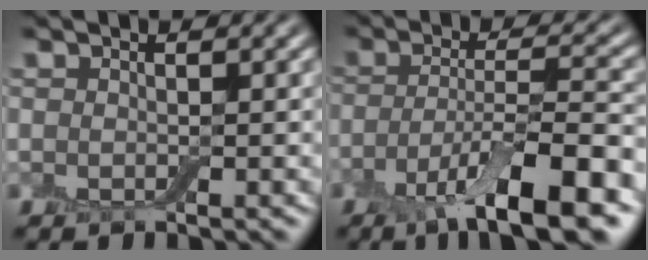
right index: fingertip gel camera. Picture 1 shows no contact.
{"total": 9.4, "force": [-5.1, 1.9, 7.7], "torque": [-0.129, -0.004, -0.090]}